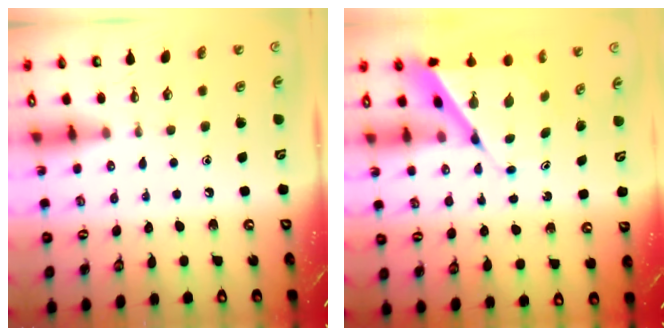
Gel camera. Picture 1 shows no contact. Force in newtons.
{"total": 9.3, "press": 9.3, "slide": 0.7}